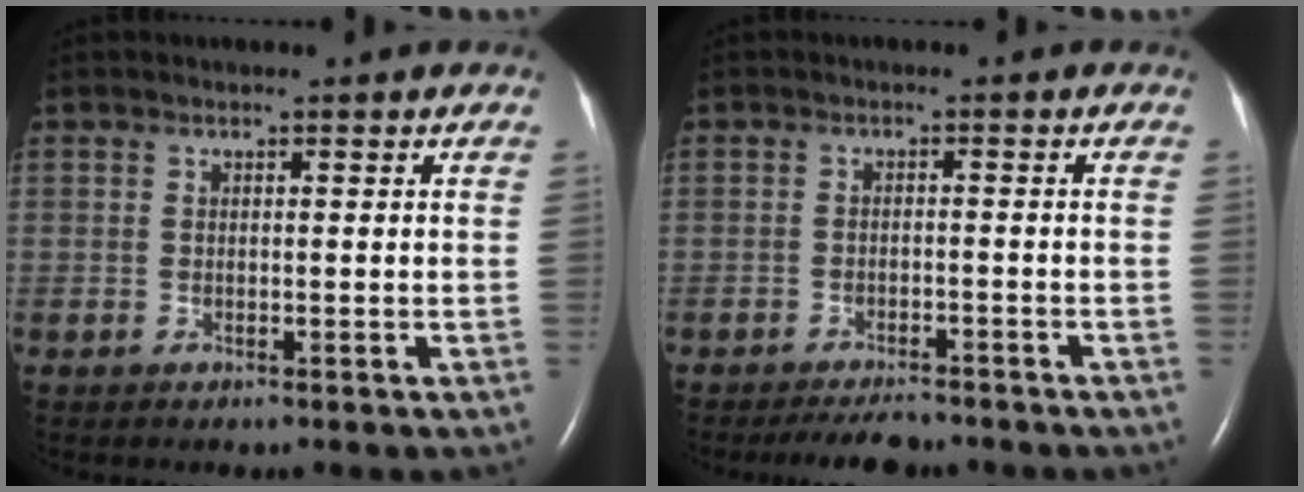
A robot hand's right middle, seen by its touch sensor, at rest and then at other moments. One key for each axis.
{"total": 5.0, "fx": -4.6, "fy": 1.4, "fz": 1.5, "tx": -0.024, "ty": -0.008, "tz": -0.070}